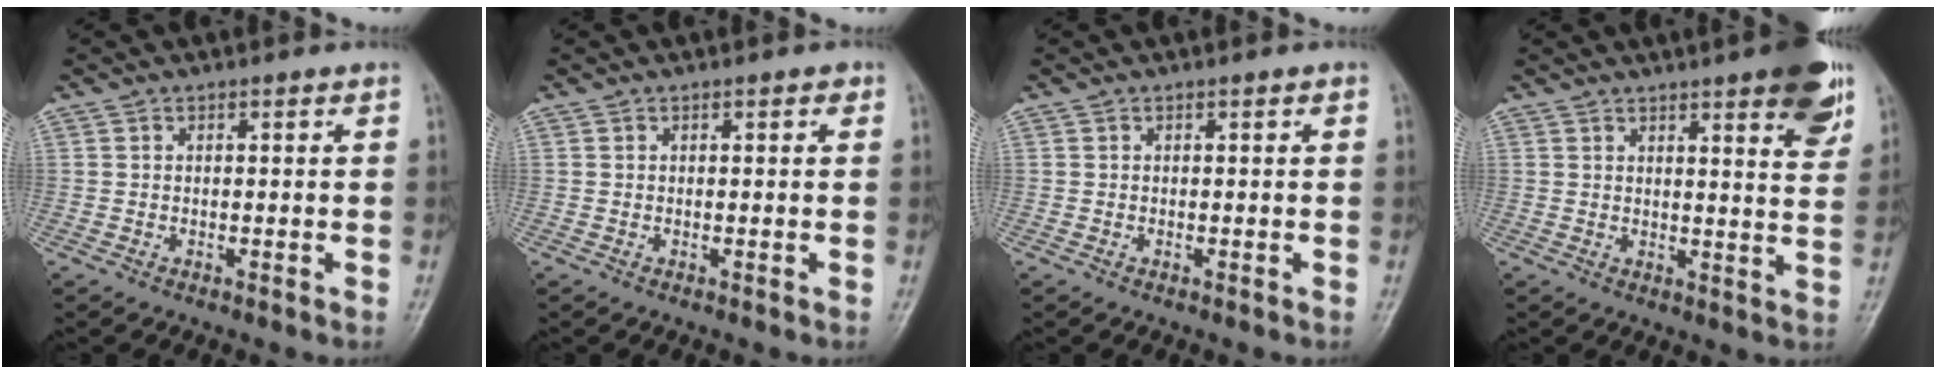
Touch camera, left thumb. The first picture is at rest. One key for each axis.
{"total": 0.7, "fx": 0.3, "fy": 0.4, "fz": 0.6, "tx": -0.003, "ty": 0.002, "tz": 0.001}
{"total": 0.0}
{"total": 10.9, "fx": 6.2, "fy": 2.3, "fz": 8.6, "tx": -0.088, "ty": -0.027, "tz": 0.075}